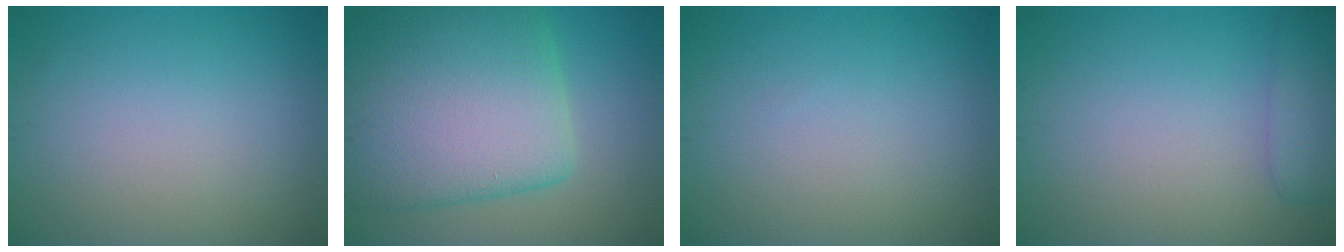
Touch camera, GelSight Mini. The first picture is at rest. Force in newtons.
{"total": 12.2, "press": 12.2, "slide": 0.7}
{"total": 0.0}
{"total": 2.8, "press": 2.8, "slide": 0.1}